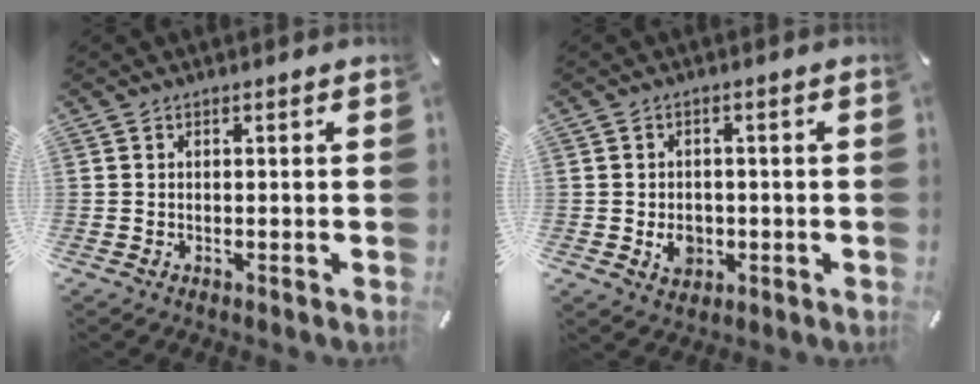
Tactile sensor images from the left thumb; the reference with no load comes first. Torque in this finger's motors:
{"motor_torque": [0.38, 1.45, 0.05, 0.03, 0.02]}